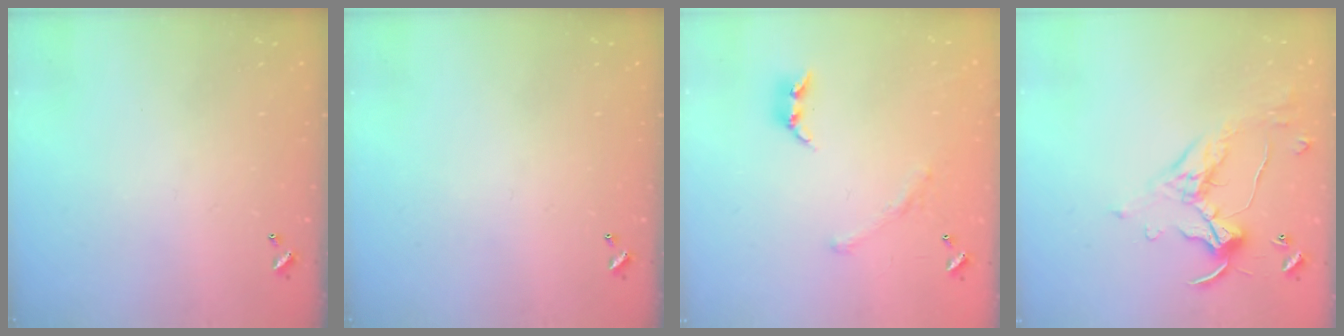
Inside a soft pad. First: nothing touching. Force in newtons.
{"total": 0.0}
{"total": 1.6, "press": 1.1, "slide": 1.1}
{"total": 1.1, "press": 1.1, "slide": 0.1}